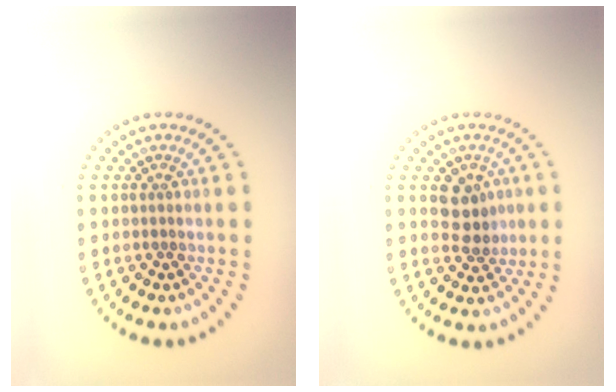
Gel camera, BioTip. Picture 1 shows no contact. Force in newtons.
{"total": 3.4, "press": 3.2, "slide": 1.2}